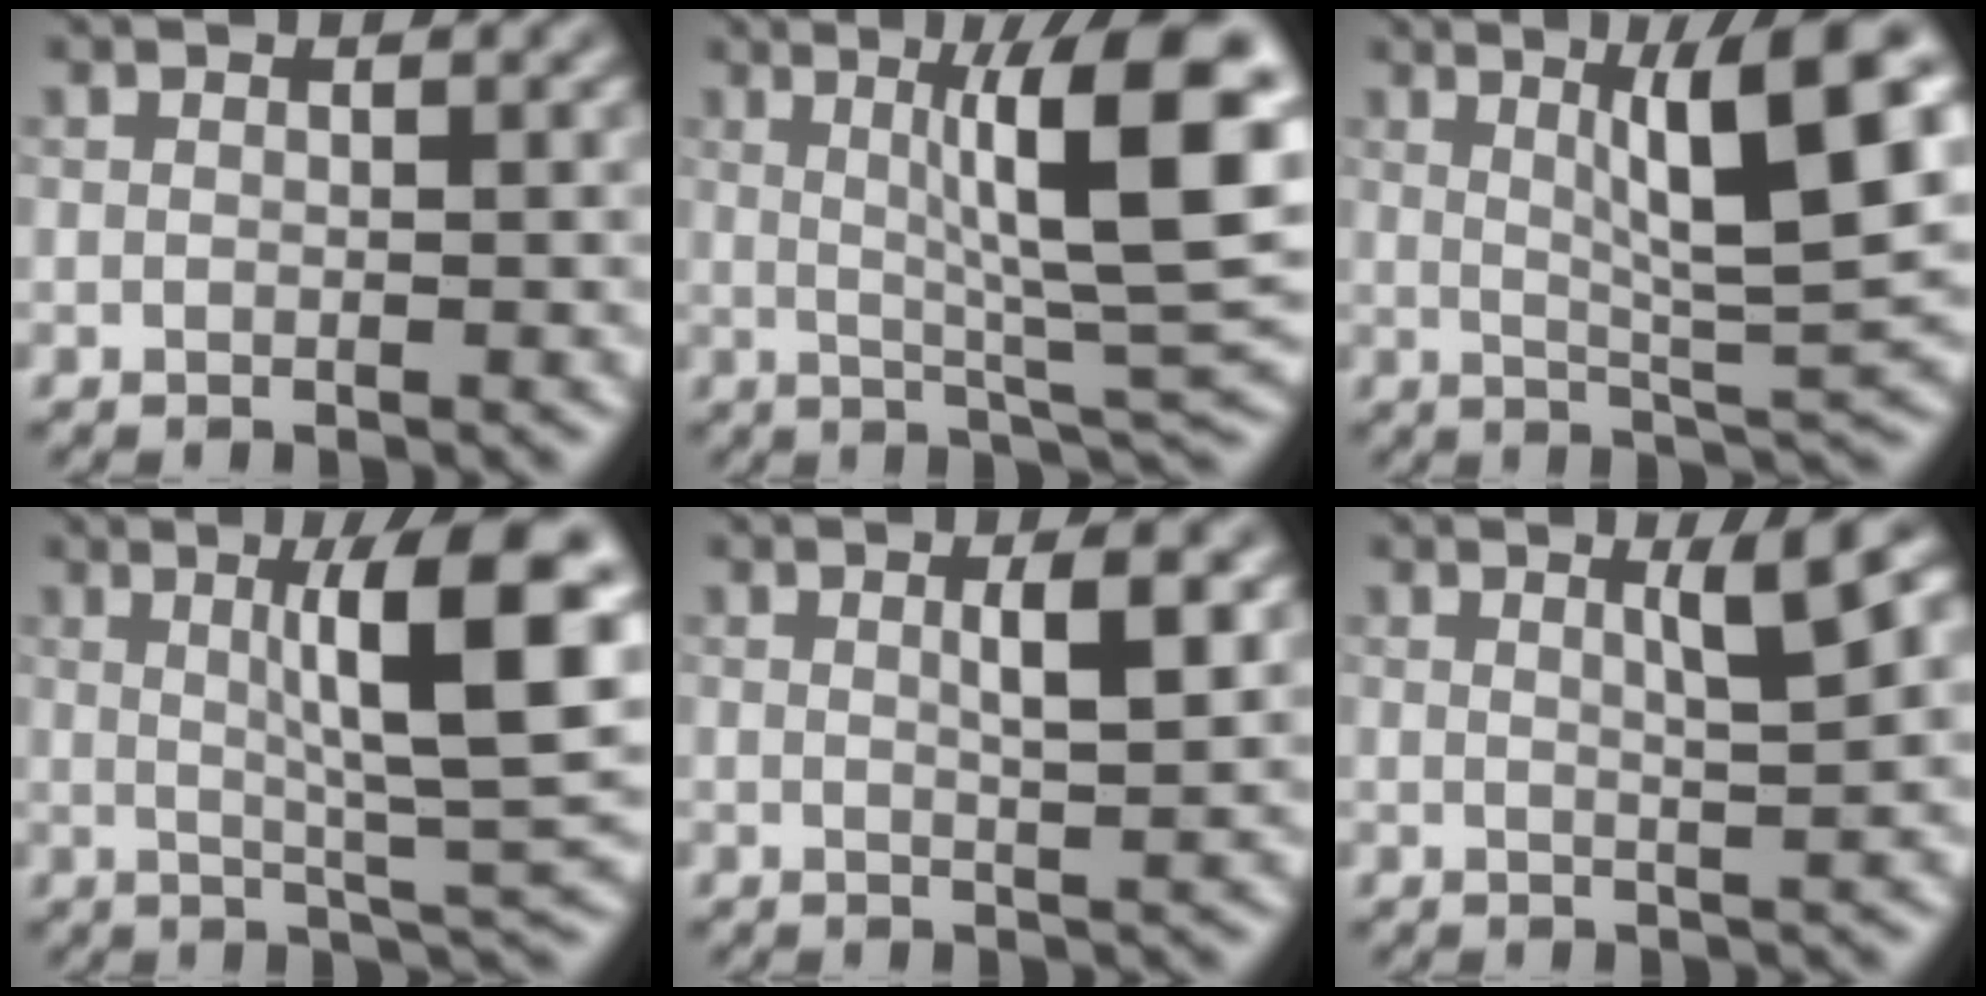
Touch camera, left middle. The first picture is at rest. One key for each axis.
{"total": 11.3, "fx": 2.3, "fy": 1.9, "fz": 10.8, "tx": -0.147, "ty": 0.011, "tz": 0.038}
{"total": 9.6, "fx": 3.0, "fy": 1.5, "fz": 9.0, "tx": -0.120, "ty": 0.004, "tz": 0.053}
{"total": 10.1, "fx": 2.1, "fy": 1.5, "fz": 9.7, "tx": -0.131, "ty": 0.004, "tz": 0.035}
{"total": 3.0, "fx": 0.8, "fy": 0.6, "fz": 2.8, "tx": -0.037, "ty": 0.004, "tz": 0.010}
{"total": 3.2, "fx": 1.3, "fy": 0.4, "fz": 2.9, "tx": -0.036, "ty": 0.006, "tz": 0.019}